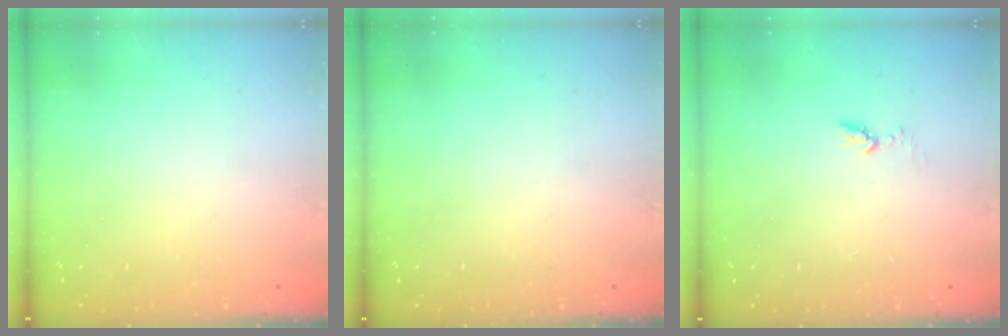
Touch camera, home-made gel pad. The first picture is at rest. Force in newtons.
{"total": 0.0}
{"total": 3.7, "press": 3.6, "slide": 0.4}